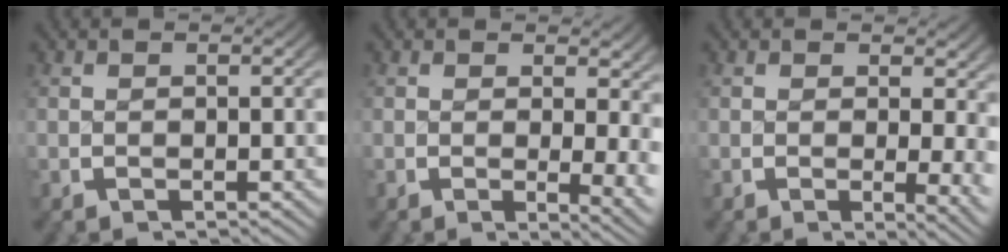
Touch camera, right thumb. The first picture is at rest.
{"total": 3.5, "force": [0.7, 1.6, 3.0], "torque": [-0.024, -0.011, 0.008]}
{"total": 3.1, "force": [0.5, 1.3, 2.8], "torque": [-0.022, -0.009, 0.004]}